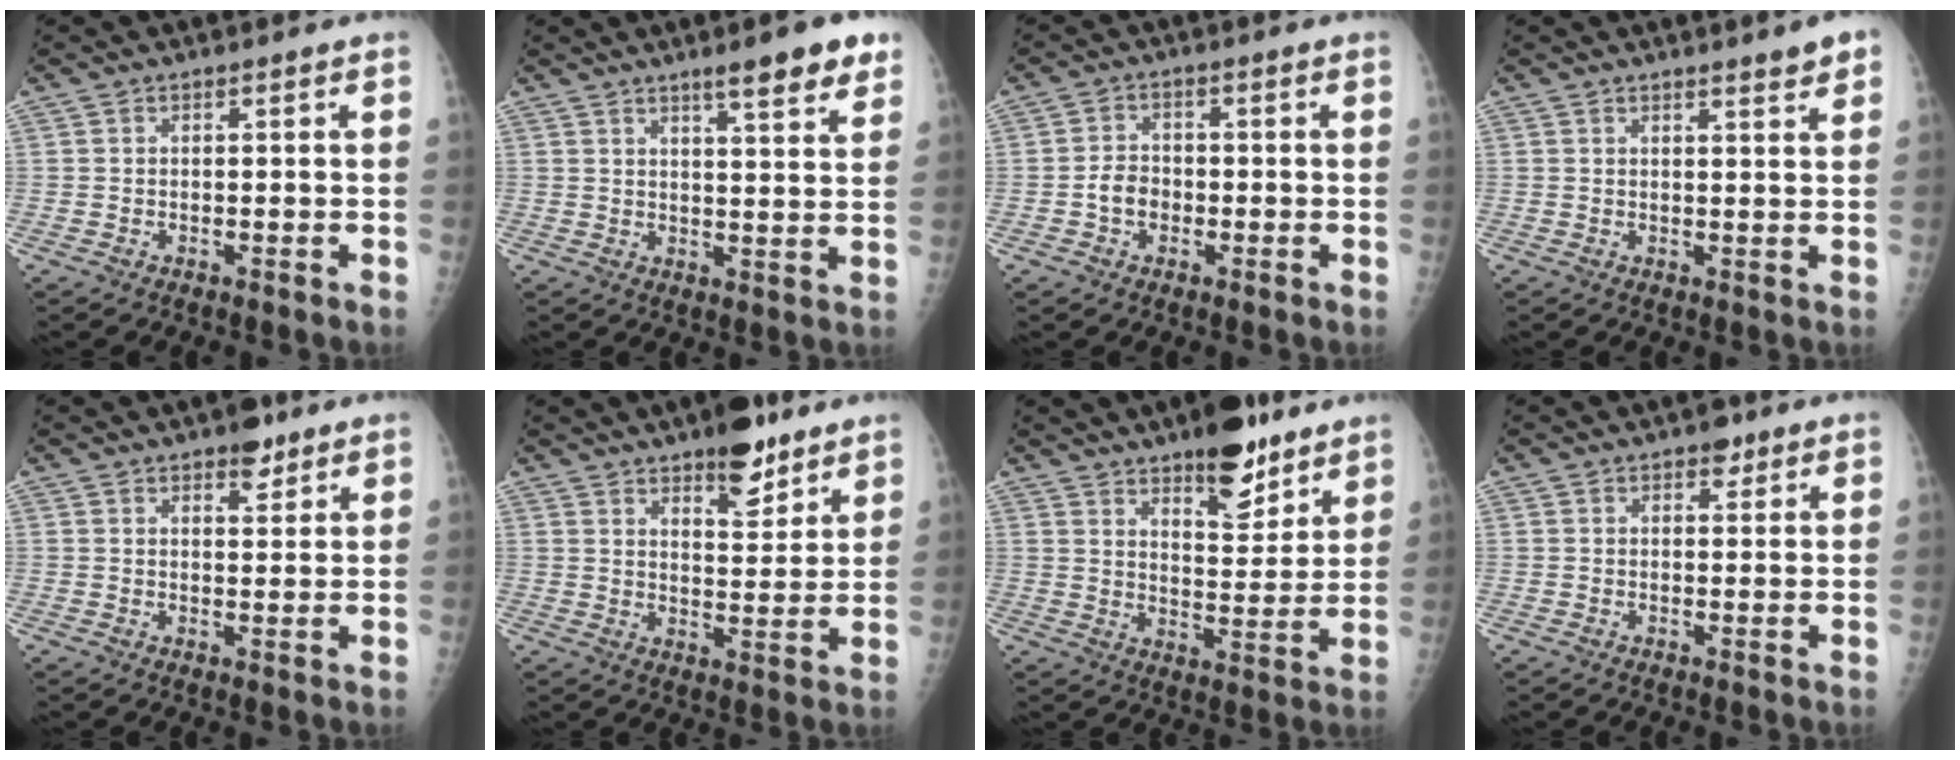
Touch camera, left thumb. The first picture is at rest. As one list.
[{"total": 8.8, "force": [5.9, 1.4, 6.4], "torque": [-0.075, -0.030, 0.081]}, {"total": 3.8, "force": [-1.0, 3.0, 2.1], "torque": [-0.025, 0.012, -0.022]}, {"total": 3.2, "force": [2.4, 0.3, 2.1], "torque": [-0.022, -0.017, 0.031]}, {"total": 4.5, "force": [3.1, 2.1, 2.4], "torque": [-0.016, -0.017, 0.045]}, {"total": 9.6, "force": [6.7, 3.8, 5.8], "torque": [-0.061, -0.044, 0.102]}, {"total": 12.6, "force": [8.9, 4.9, 7.5], "torque": [-0.075, -0.060, 0.137]}, {"total": 2.6, "force": [1.7, 1.5, 1.2], "torque": [-0.001, -0.007, 0.020]}]